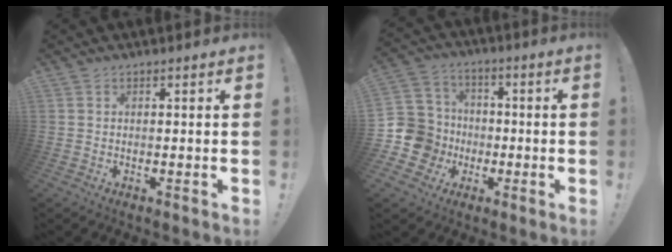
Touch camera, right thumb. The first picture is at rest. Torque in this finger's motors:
{"motor_torque": [-0.06, 0.08, 0.06, -0.09, -0.07]}